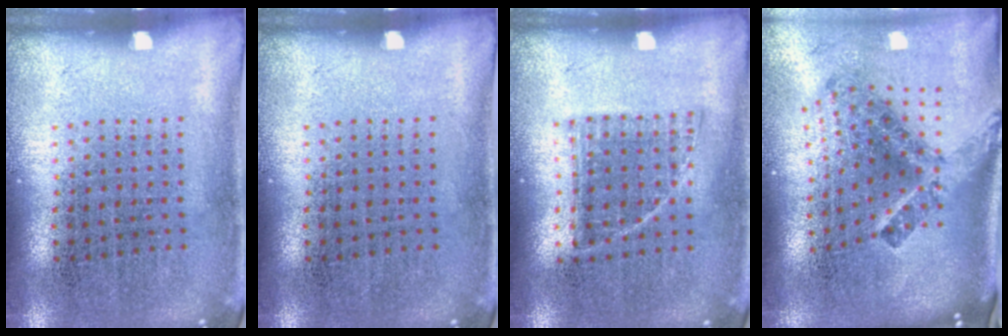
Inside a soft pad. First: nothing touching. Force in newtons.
{"total": 0.0}
{"total": 1.0, "press": 0.8, "slide": 0.6}
{"total": 2.9, "press": 1.7, "slide": 2.4}